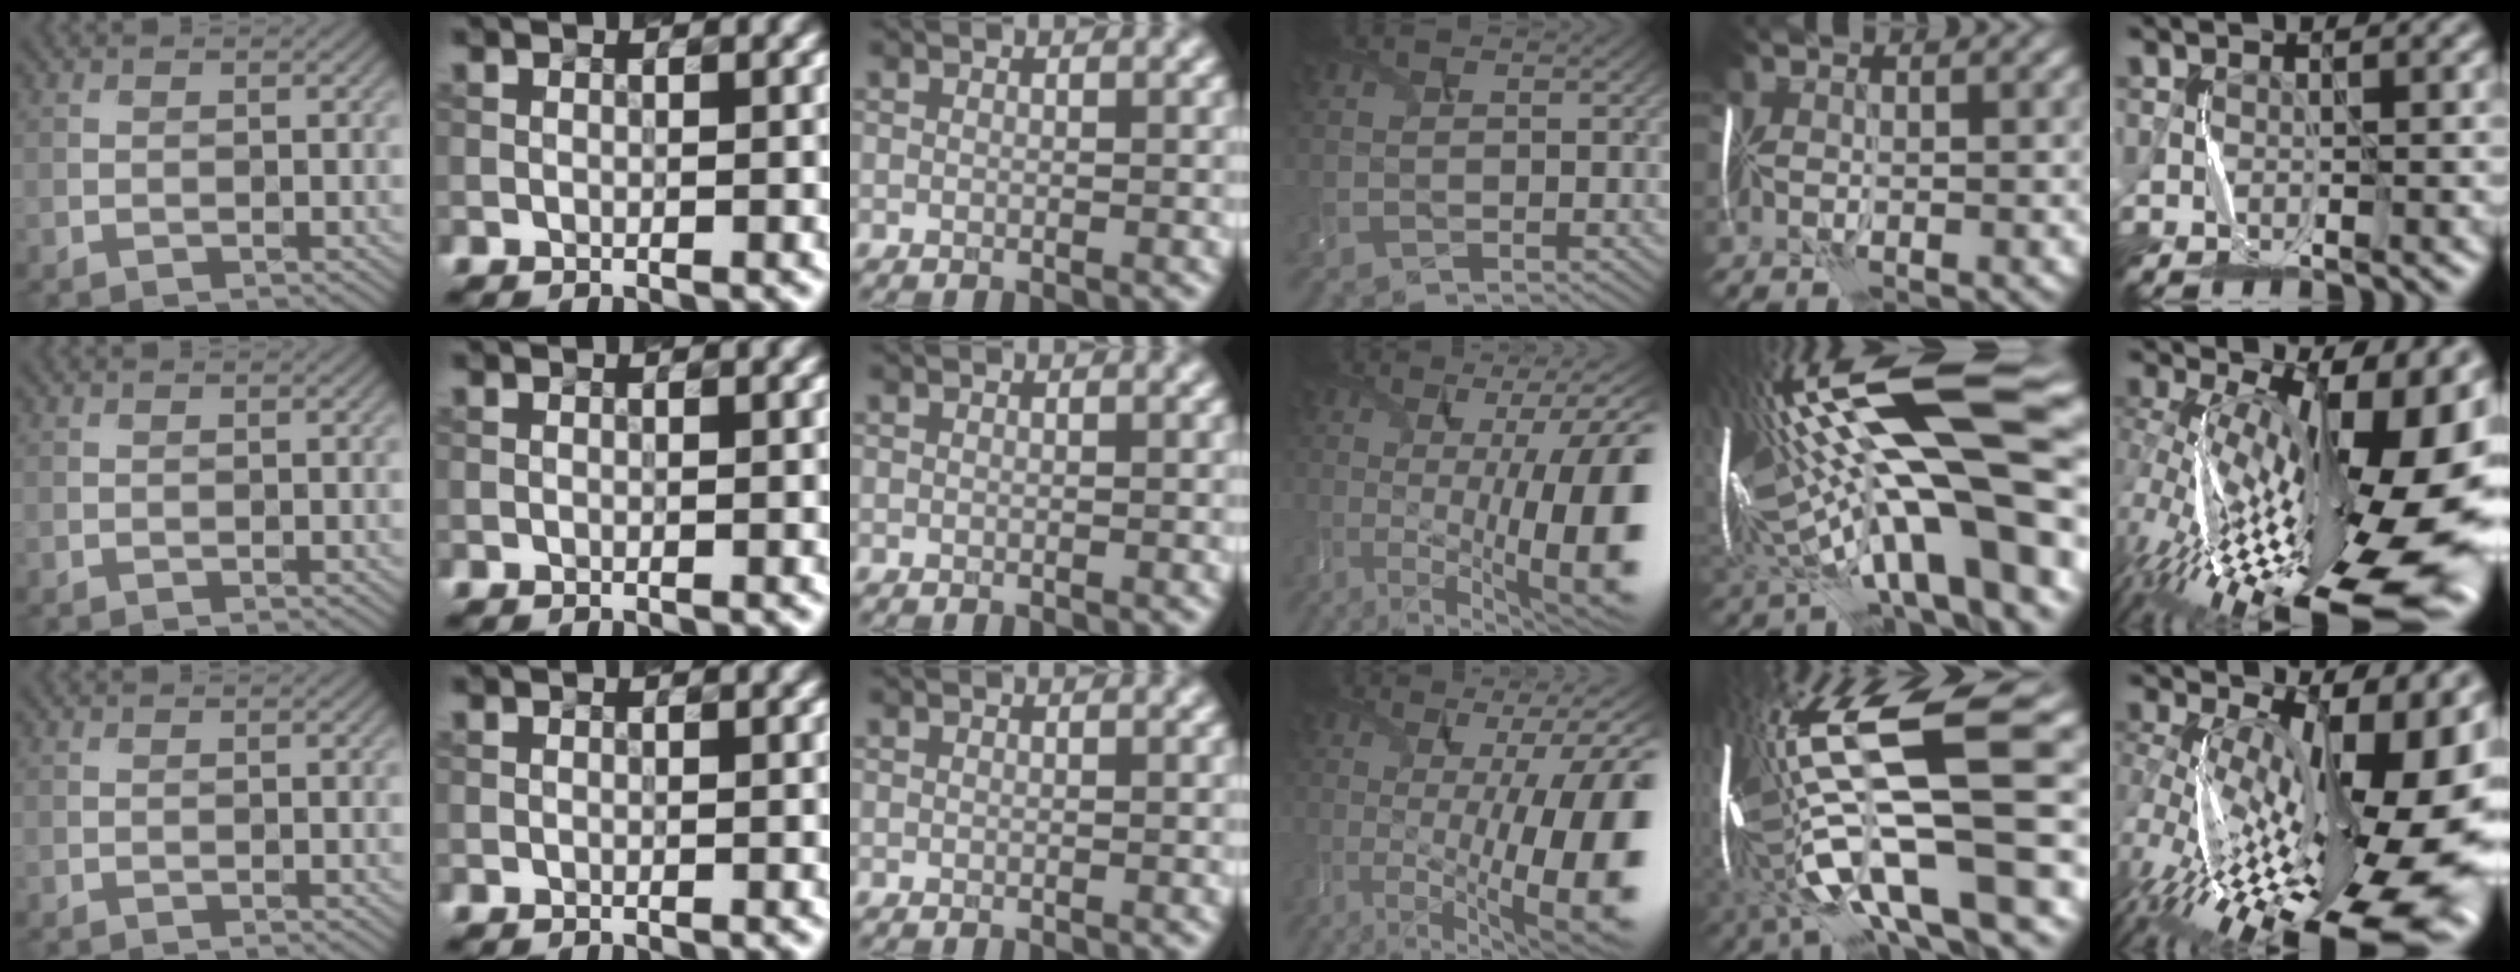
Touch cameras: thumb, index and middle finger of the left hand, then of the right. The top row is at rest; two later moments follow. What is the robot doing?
{"motion": "shake", "object": "plastic piggy bank"}